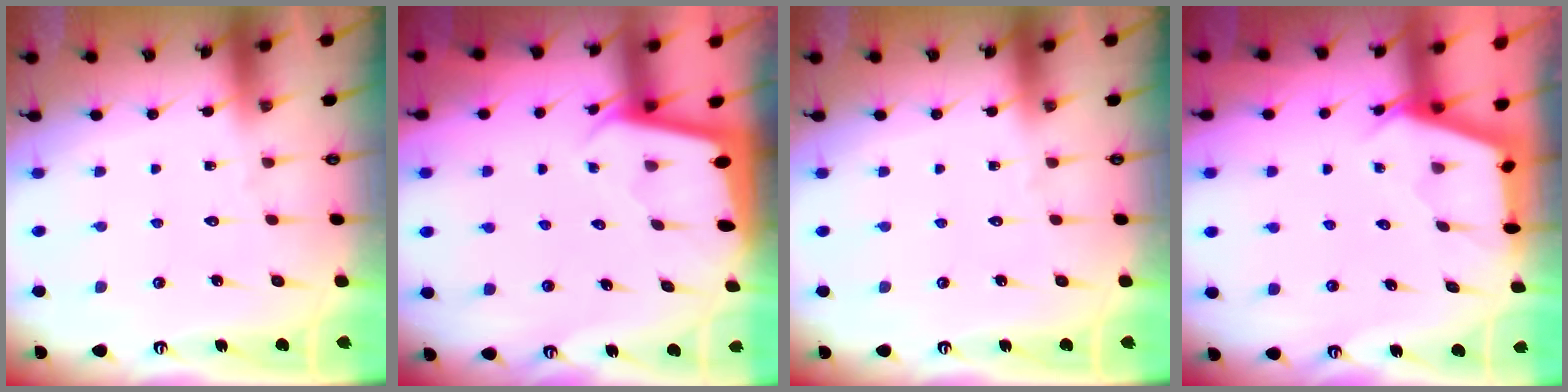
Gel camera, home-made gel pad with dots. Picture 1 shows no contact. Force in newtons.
{"total": 1.9, "press": 1.9, "slide": 0.0}
{"total": 0.0}
{"total": 2.5, "press": 2.5, "slide": 0.3}